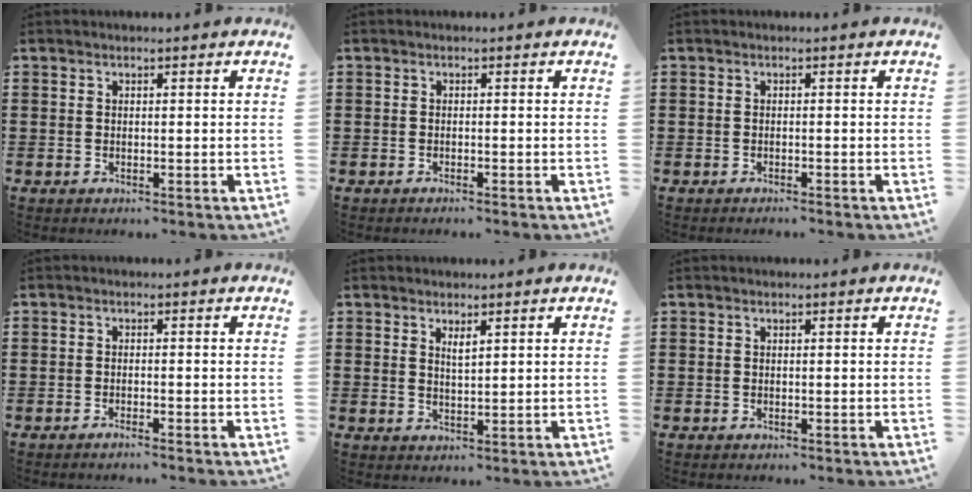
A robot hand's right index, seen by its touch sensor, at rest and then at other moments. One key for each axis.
{"total": 0.5, "fx": -0.5, "fy": -0.1, "fz": 0.2, "tx": -0.004, "ty": -0.002, "tz": -0.010}
{"total": 0.6, "fx": -0.6, "fy": -0.1, "fz": 0.0, "tx": -0.002, "ty": -0.003, "tz": -0.012}
{"total": 1.0, "fx": -1.0, "fy": -0.2, "fz": 0.4, "tx": -0.007, "ty": -0.003, "tz": -0.018}
{"total": 1.8, "fx": 1.1, "fy": 0.5, "fz": 1.3, "tx": -0.026, "ty": 0.002, "tz": 0.020}
{"total": 0.0}